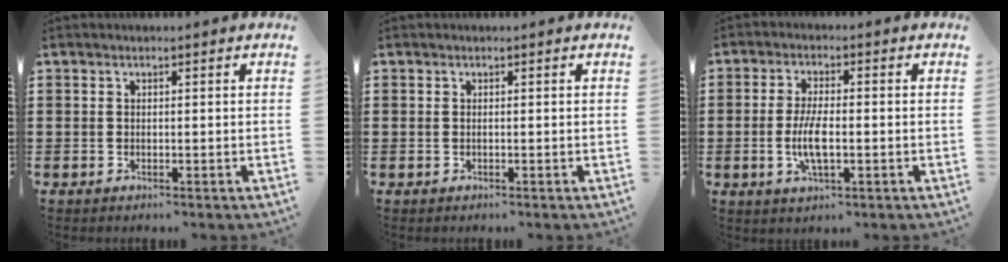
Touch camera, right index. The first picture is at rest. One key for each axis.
{"total": 0.0}
{"total": 5.5, "fx": -1.1, "fy": 1.7, "fz": 5.2, "tx": -0.110, "ty": -0.006, "tz": -0.024}